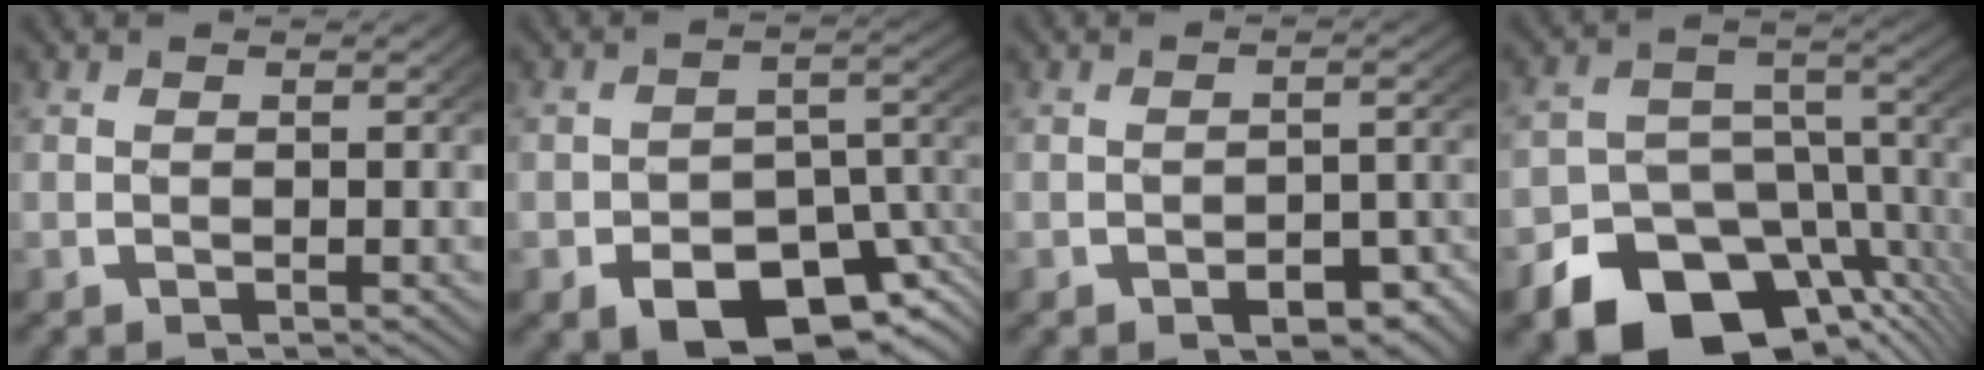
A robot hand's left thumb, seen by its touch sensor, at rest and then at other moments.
{"total": 10.1, "force": [-5.4, 5.8, 6.2], "torque": [-0.100, -0.034, -0.061]}
{"total": 3.7, "force": [-1.9, 2.0, 2.5], "torque": [-0.034, -0.015, -0.025]}
{"total": 14.5, "force": [-8.1, 8.5, 8.4], "torque": [-0.127, -0.048, -0.114]}